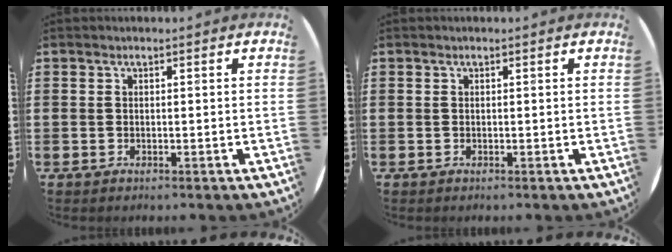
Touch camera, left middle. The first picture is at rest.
{"total": 0.0}